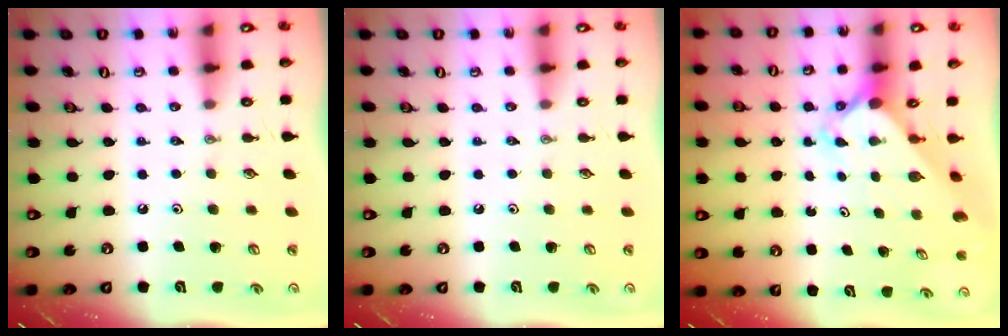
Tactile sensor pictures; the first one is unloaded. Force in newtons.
{"total": 0.0}
{"total": 2.3, "press": 2.3, "slide": 0.1}